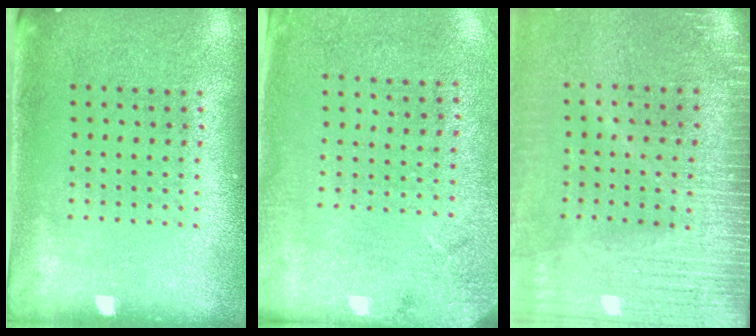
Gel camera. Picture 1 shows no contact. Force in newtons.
{"total": 2.6, "press": 2.1, "slide": 1.6}
{"total": 3.8, "press": 3.3, "slide": 1.9}